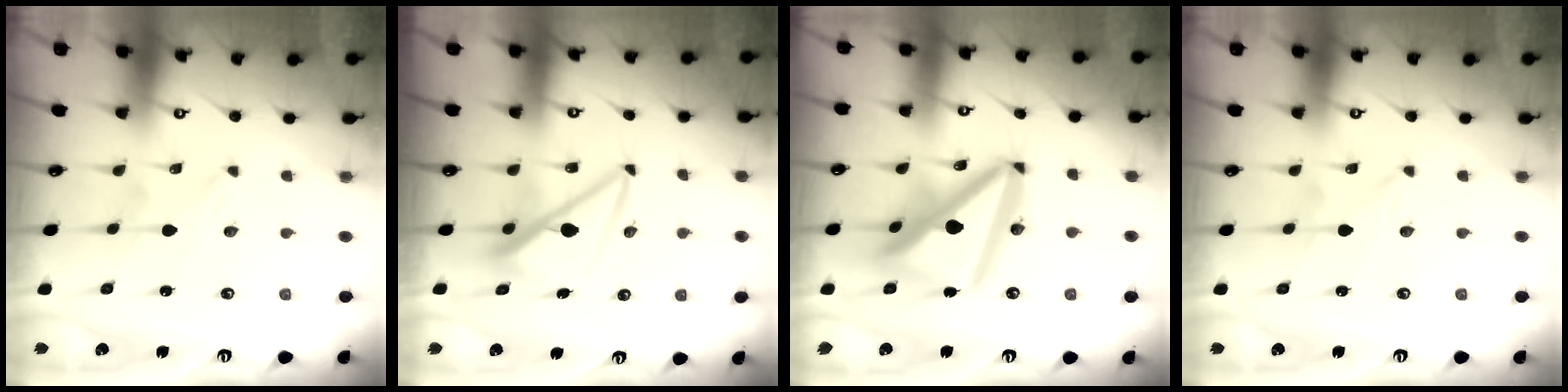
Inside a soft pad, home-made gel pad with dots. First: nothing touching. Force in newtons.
{"total": 9.7, "press": 9.6, "slide": 1.1}
{"total": 17.3, "press": 17.2, "slide": 2.0}
{"total": 0.0}